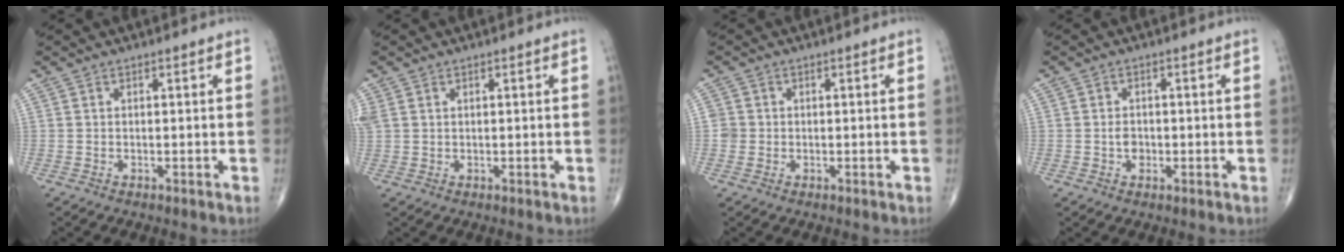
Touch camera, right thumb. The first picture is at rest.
{"total": 2.4, "force": [0.8, 1.9, 1.3], "torque": [-0.048, 0.013, 0.025]}
{"total": 1.9, "force": [-0.2, 1.9, 0.2], "torque": [0.009, 0.007, -0.006]}
{"total": 2.2, "force": [-0.4, 1.7, 1.3], "torque": [-0.014, 0.004, -0.007]}